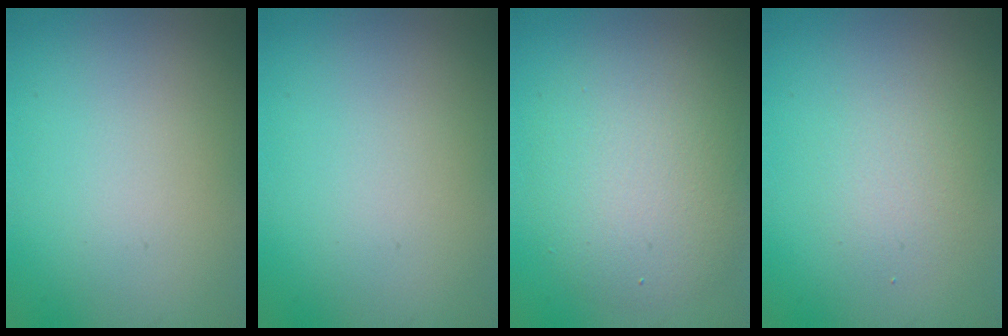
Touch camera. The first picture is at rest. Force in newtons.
{"total": 0.0}
{"total": 6.1, "press": 6.1, "slide": 0.3}
{"total": 2.0, "press": 2.0, "slide": 0.2}